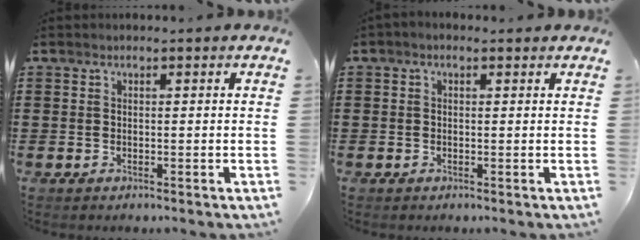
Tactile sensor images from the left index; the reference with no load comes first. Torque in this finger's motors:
{"motor_torque": [2.14, 0.00, -0.34, -0.19]}